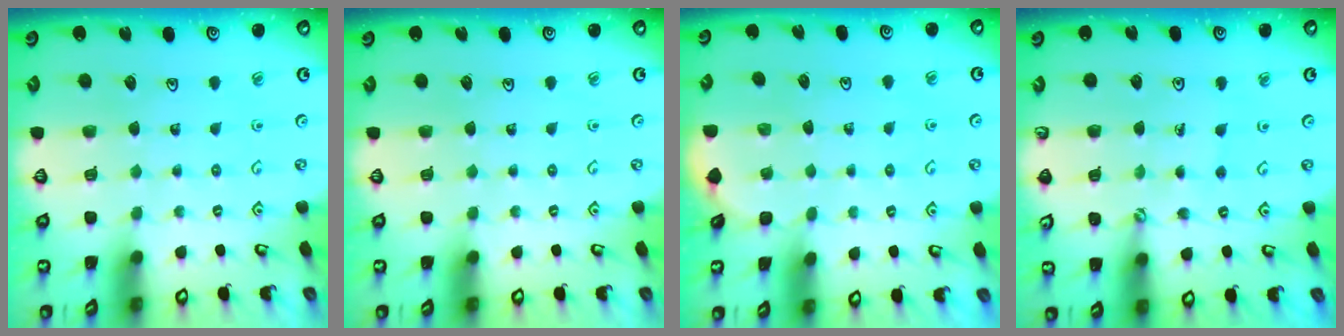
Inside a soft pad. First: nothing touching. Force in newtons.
{"total": 0.0}
{"total": 0.9, "press": 0.9, "slide": 0.1}
{"total": 1.2, "press": 1.2, "slide": 0.2}